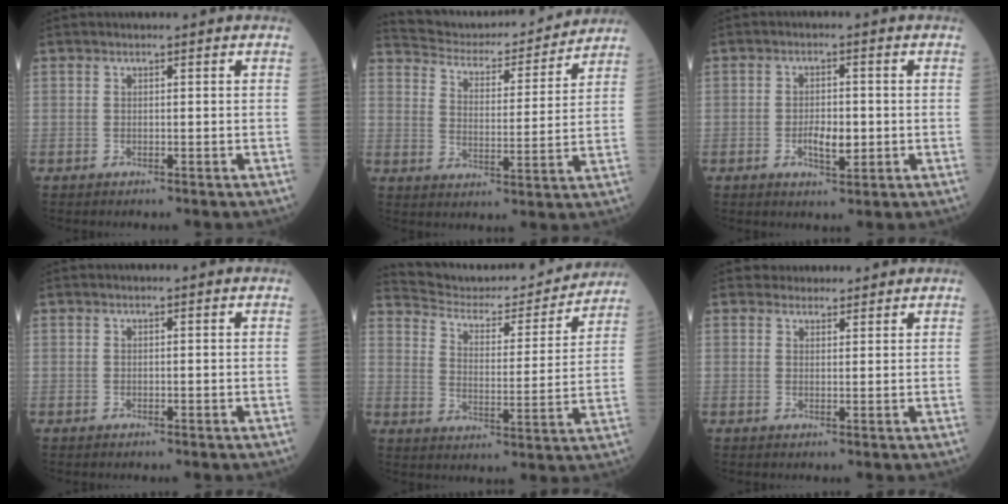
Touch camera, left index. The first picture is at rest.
{"total": 16.4, "force": [15.7, 2.6, 3.9], "torque": [-0.057, -0.002, 0.222]}
{"total": 3.9, "force": [-0.9, 1.6, 3.4], "torque": [-0.057, -0.002, -0.013]}
{"total": 0.0}
{"total": 17.7, "force": [17.2, 2.3, 3.3], "torque": [-0.046, -0.029, 0.241]}
{"total": 3.7, "force": [3.4, 1.4, 0.0], "torque": [0.014, 0.011, 0.045]}